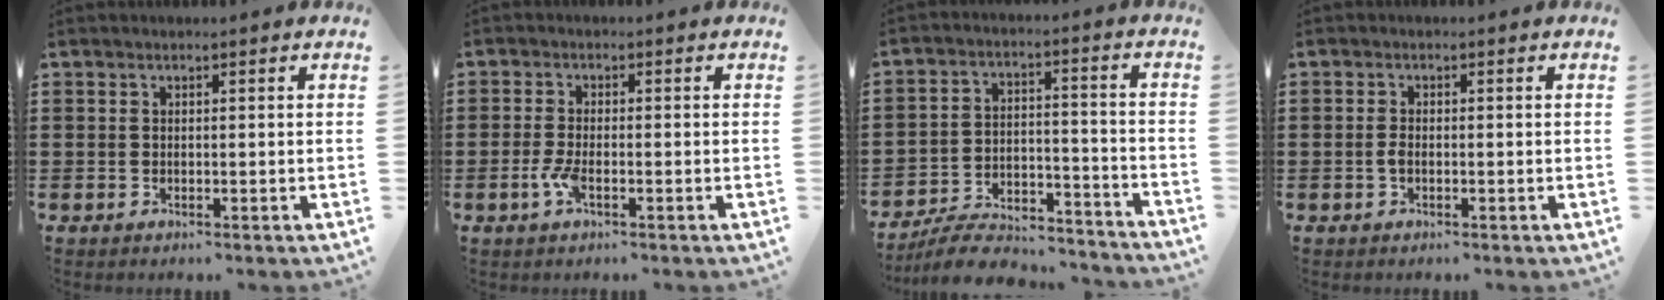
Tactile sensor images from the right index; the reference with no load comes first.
{"total": 3.0, "force": [-1.4, 0.7, 2.6], "torque": [-0.065, -0.008, -0.030]}
{"total": 7.4, "force": [-6.9, 1.5, 2.1], "torque": [-0.039, 0.016, -0.134]}
{"total": 1.3, "force": [-0.4, 0.4, 1.1], "torque": [-0.030, -0.003, -0.011]}